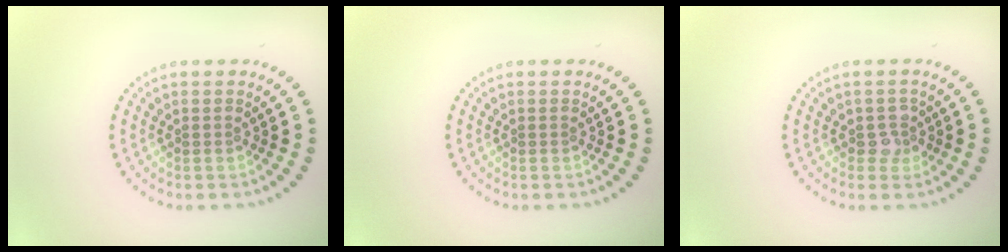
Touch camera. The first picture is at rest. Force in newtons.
{"total": 0.0}
{"total": 1.8, "press": 1.5, "slide": 1.0}